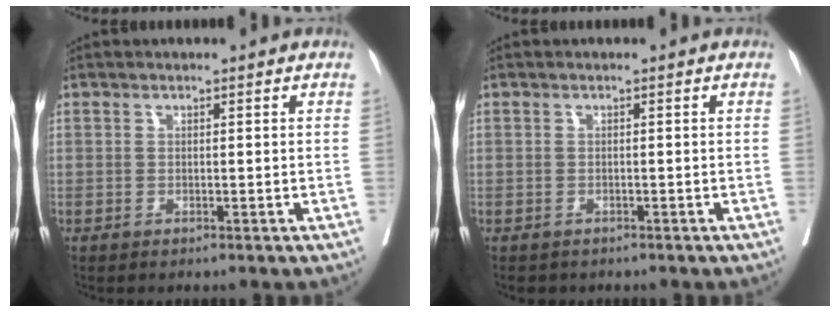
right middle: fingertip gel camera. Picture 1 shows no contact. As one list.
[{"total": 2.2, "force": [-1.8, 1.2, 0.5], "torque": [-0.010, -0.002, -0.024]}]